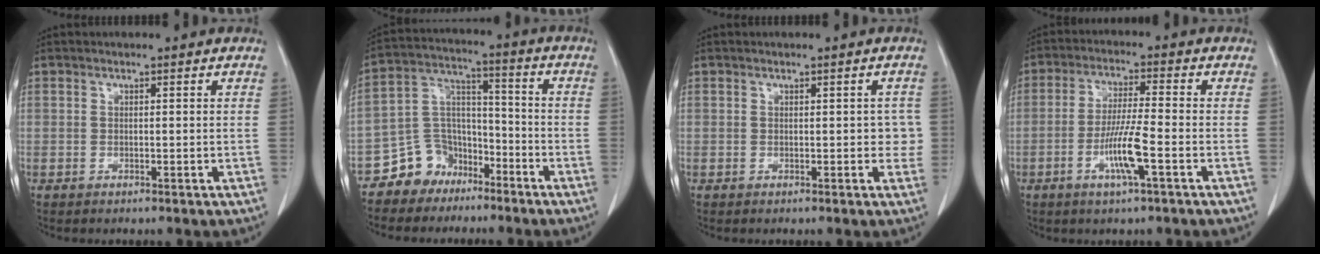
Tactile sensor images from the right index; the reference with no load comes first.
{"total": 8.8, "force": [-6.2, 6.1, 1.0], "torque": [-0.020, 0.042, -0.110]}
{"total": 2.2, "force": [0.2, 1.5, 1.6], "torque": [-0.005, 0.012, 0.002]}
{"total": 7.4, "force": [-2.7, 0.0, 6.9], "torque": [-0.135, -0.005, -0.049]}